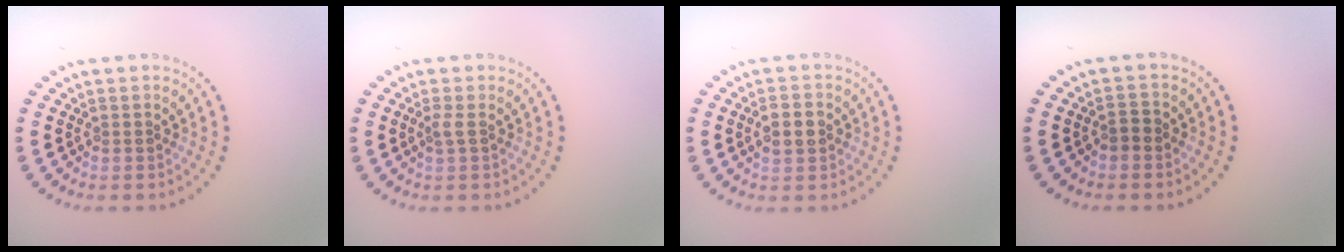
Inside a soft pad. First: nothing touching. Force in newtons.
{"total": 0.9, "press": 0.7, "slide": 0.6}
{"total": 2.7, "press": 2.7, "slide": 0.1}
{"total": 1.1, "press": 1.0, "slide": 0.5}